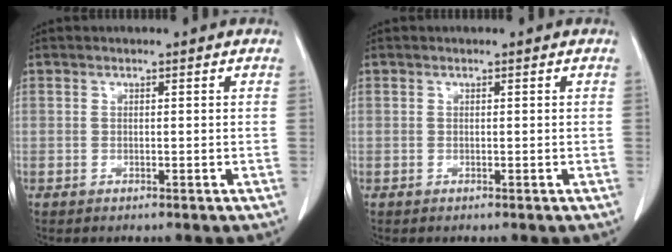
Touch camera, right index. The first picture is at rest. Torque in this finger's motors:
{"motor_torque": [0.00, 0.00, 0.00, 0.00]}